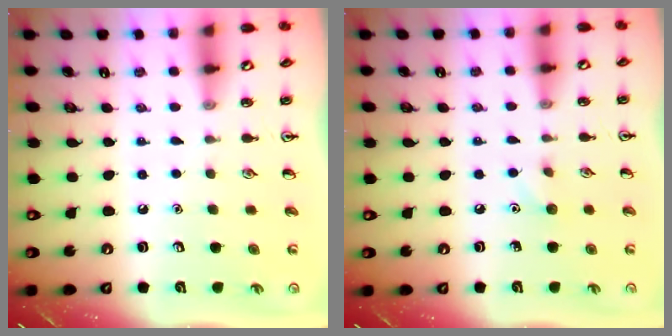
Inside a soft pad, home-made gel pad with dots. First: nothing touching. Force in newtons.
{"total": 4.7, "press": 4.4, "slide": 1.5}